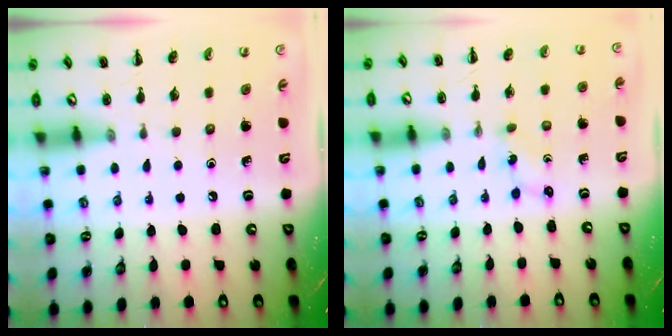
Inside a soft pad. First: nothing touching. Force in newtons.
{"total": 1.3, "press": 1.2, "slide": 0.4}